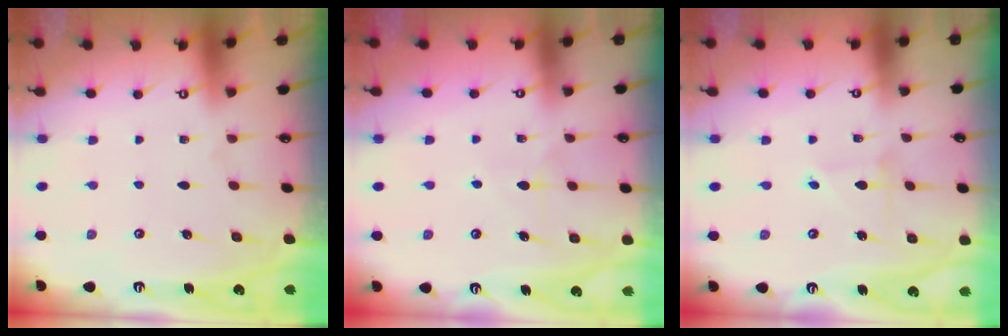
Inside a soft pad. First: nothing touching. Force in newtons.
{"total": 5.5, "press": 5.5, "slide": 0.3}
{"total": 1.9, "press": 1.9, "slide": 0.3}